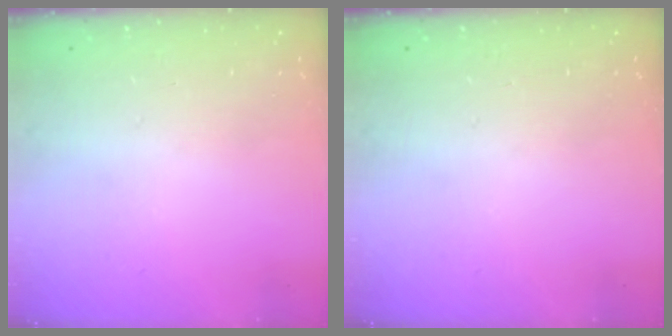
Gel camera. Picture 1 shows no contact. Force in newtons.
{"total": 0.0}